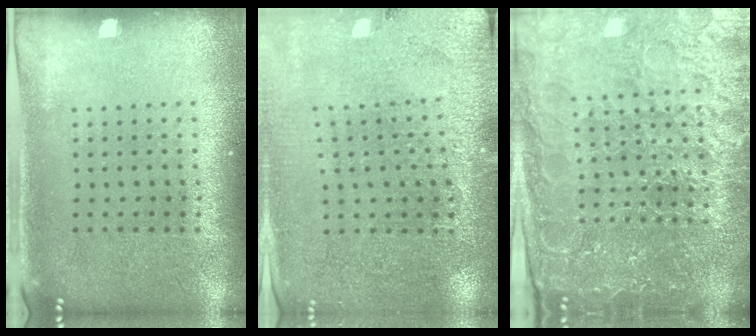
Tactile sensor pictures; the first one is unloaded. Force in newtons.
{"total": 2.8, "press": 2.8, "slide": 0.2}
{"total": 5.4, "press": 5.0, "slide": 2.1}